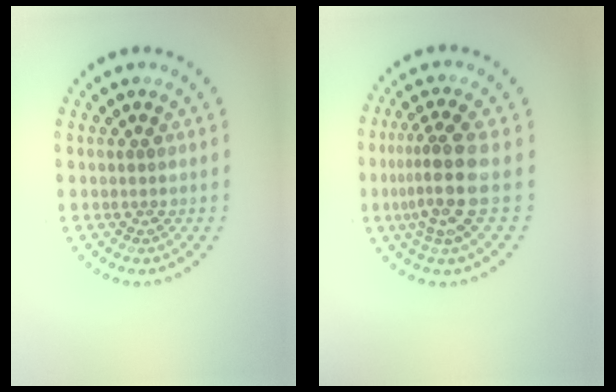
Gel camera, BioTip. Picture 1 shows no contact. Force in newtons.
{"total": 4.1, "press": 3.2, "slide": 2.5}